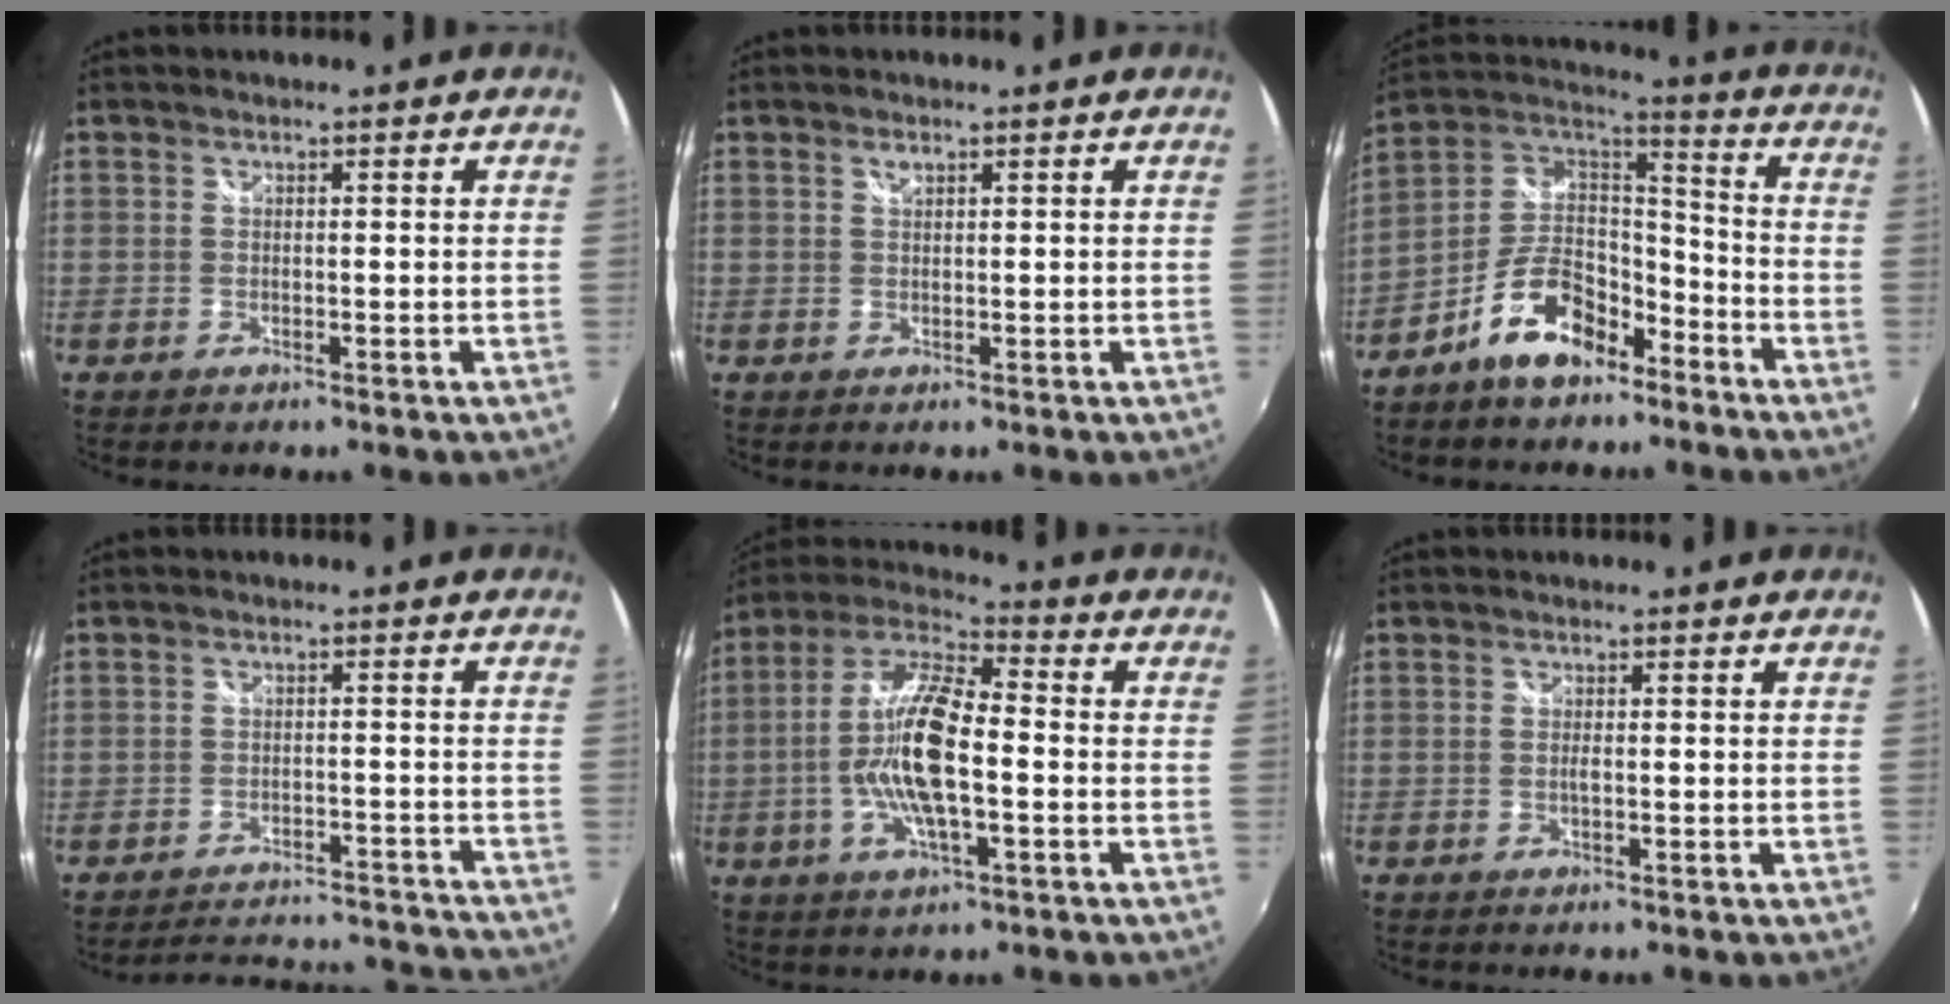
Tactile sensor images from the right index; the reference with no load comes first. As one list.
[{"total": 0.9, "force": [0.6, 0.3, 0.6], "torque": [-0.009, 0.002, 0.011]}, {"total": 13.8, "force": [-8.3, 7.2, 8.4], "torque": [-0.176, 0.033, -0.141]}, {"total": 13.7, "force": [-12.9, 3.6, 2.5], "torque": [-0.056, 0.033, -0.161]}, {"total": 14.4, "force": [-2.3, 4.2, 13.6], "torque": [-0.270, 0.003, -0.051]}, {"total": 0.7, "force": [-0.2, 0.1, 0.7], "torque": [-0.014, 0.000, -0.005]}]